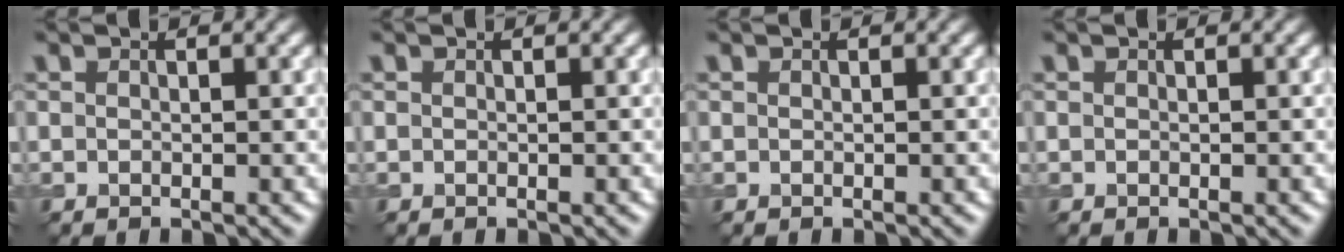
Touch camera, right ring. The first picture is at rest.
{"total": 0.0}
{"total": 0.0}
{"total": 0.0}